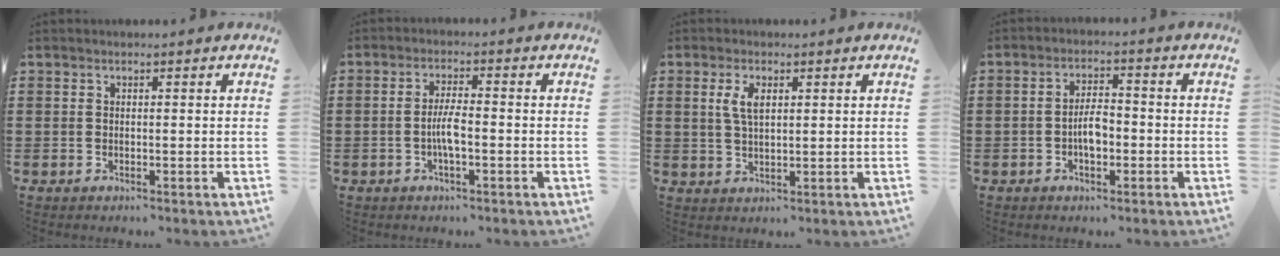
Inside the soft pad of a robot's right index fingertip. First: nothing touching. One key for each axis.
{"total": 3.7, "fx": -0.9, "fy": 0.8, "fz": 3.5, "tx": -0.076, "ty": -0.001, "tz": -0.023}
{"total": 3.8, "fx": 1.2, "fy": 1.7, "fz": 3.2, "tx": -0.070, "ty": 0.007, "tz": 0.020}
{"total": 4.0, "fx": -1.0, "fy": 1.7, "fz": 3.5, "tx": -0.064, "ty": 0.000, "tz": -0.023}